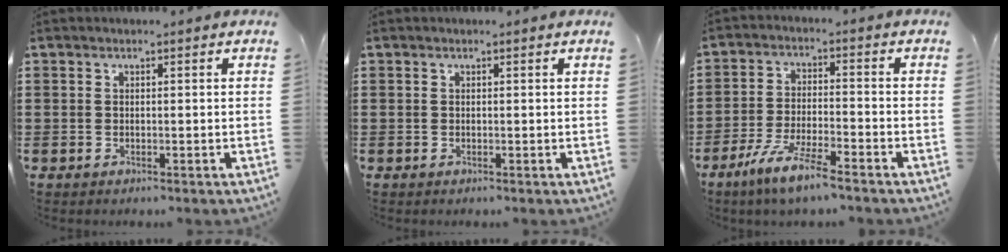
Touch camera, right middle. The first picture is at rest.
{"total": 0.0}
{"total": 6.7, "force": [-5.2, 0.4, 4.1], "torque": [-0.092, -0.010, -0.102]}